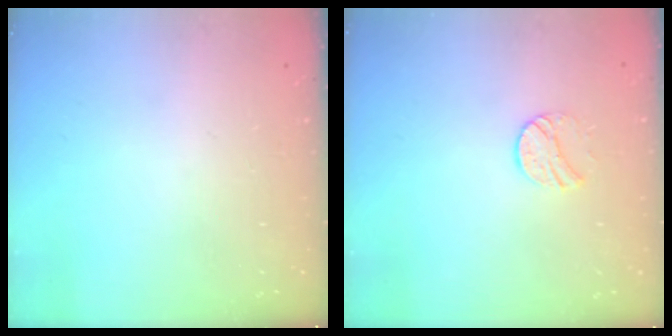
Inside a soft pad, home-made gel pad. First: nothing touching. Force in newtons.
{"total": 8.0, "press": 8.0, "slide": 0.6}